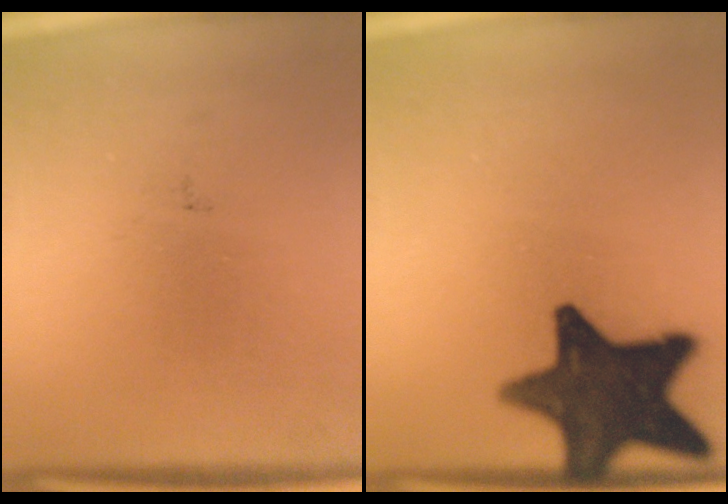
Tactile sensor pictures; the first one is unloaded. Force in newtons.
{"total": 15.8}